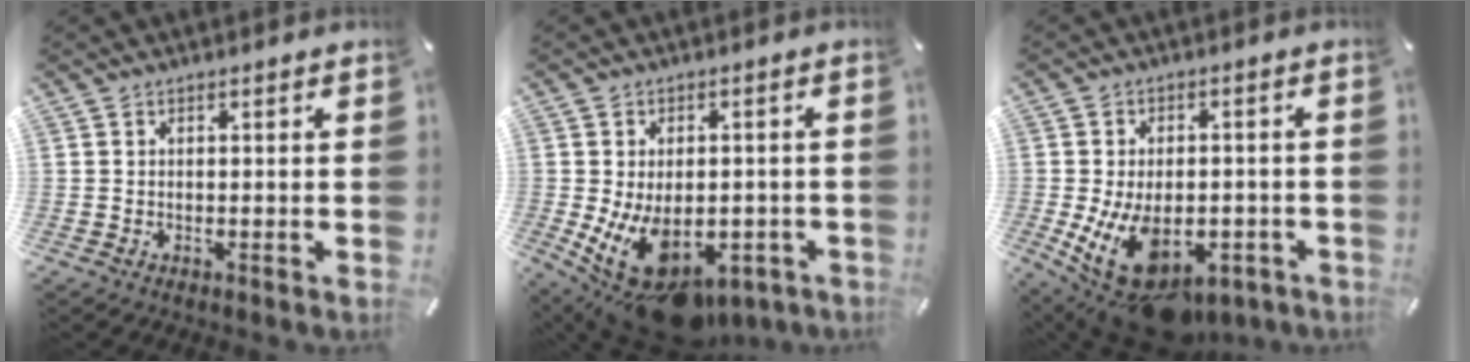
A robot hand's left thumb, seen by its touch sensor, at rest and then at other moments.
{"total": 14.6, "force": [-5.3, 9.0, 10.1], "torque": [-0.154, 0.010, -0.078]}
{"total": 15.9, "force": [-5.7, 9.6, 11.4], "torque": [-0.196, 0.020, -0.082]}